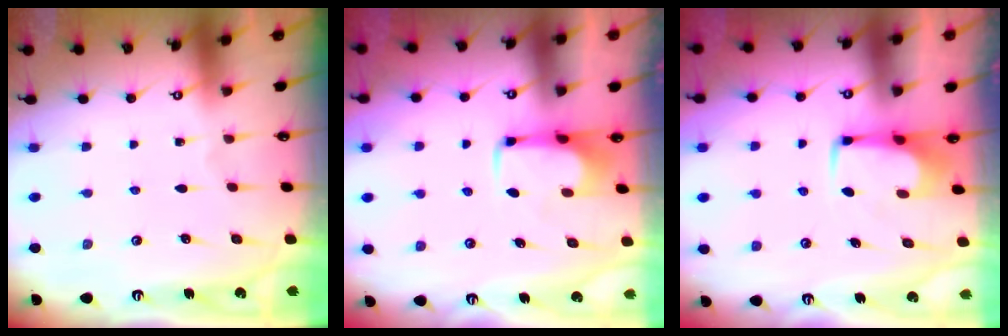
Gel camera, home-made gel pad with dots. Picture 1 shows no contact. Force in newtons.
{"total": 2.1, "press": 2.1, "slide": 0.4}
{"total": 1.9, "press": 1.7, "slide": 0.7}